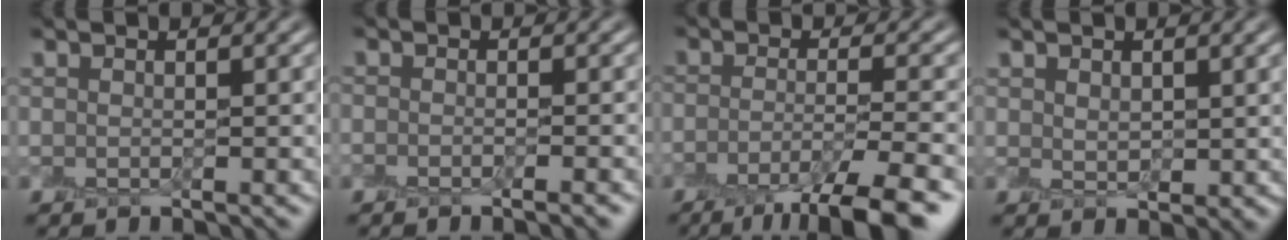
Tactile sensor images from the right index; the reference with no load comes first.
{"total": 1.1, "force": [-1.0, 0.1, 0.5], "torque": [0.005, 0.003, -0.017]}
{"total": 7.5, "force": [-5.0, 1.6, 5.3], "torque": [-0.063, -0.003, -0.084]}
{"total": 1.5, "force": [0.9, 0.9, 0.8], "torque": [-0.012, 0.003, 0.025]}